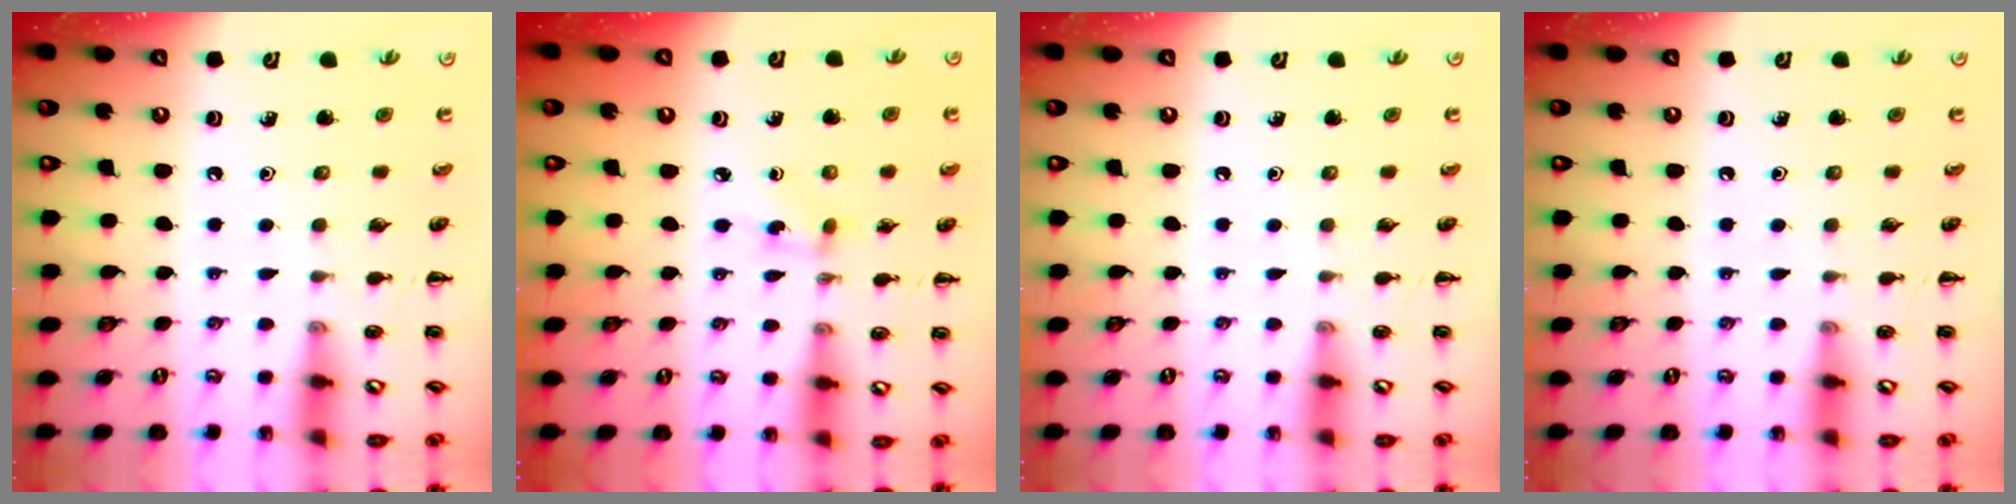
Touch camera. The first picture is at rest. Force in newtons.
{"total": 4.6, "press": 4.4, "slide": 1.5}
{"total": 0.0}
{"total": 0.0}